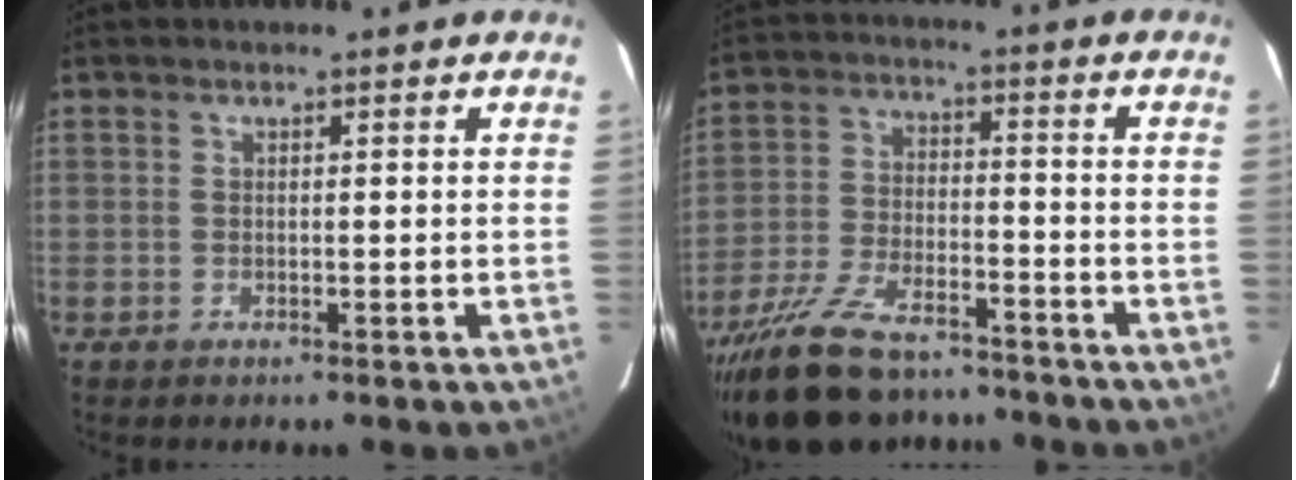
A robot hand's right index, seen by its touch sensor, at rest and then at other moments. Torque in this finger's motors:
{"motor_torque": [1.06, -1.08, 0.84, 0.20]}